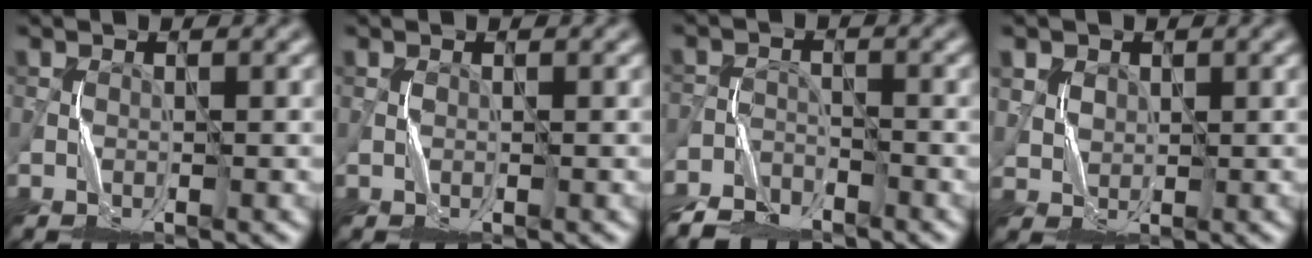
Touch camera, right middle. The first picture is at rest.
{"total": 0.0}
{"total": 4.9, "force": [-4.5, 1.7, 1.0], "torque": [-0.013, -0.015, -0.087]}
{"total": 3.2, "force": [2.0, 2.2, 1.1], "torque": [-0.043, 0.000, 0.055]}